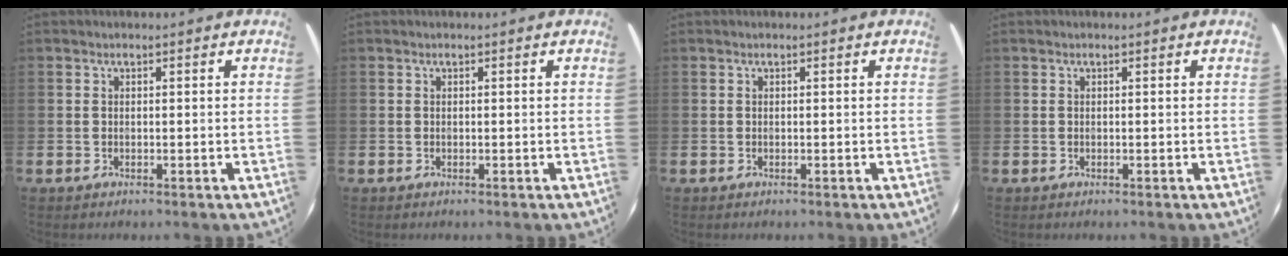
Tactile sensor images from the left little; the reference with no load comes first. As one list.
[{"total": 0.0}, {"total": 0.0}, {"total": 0.0}]